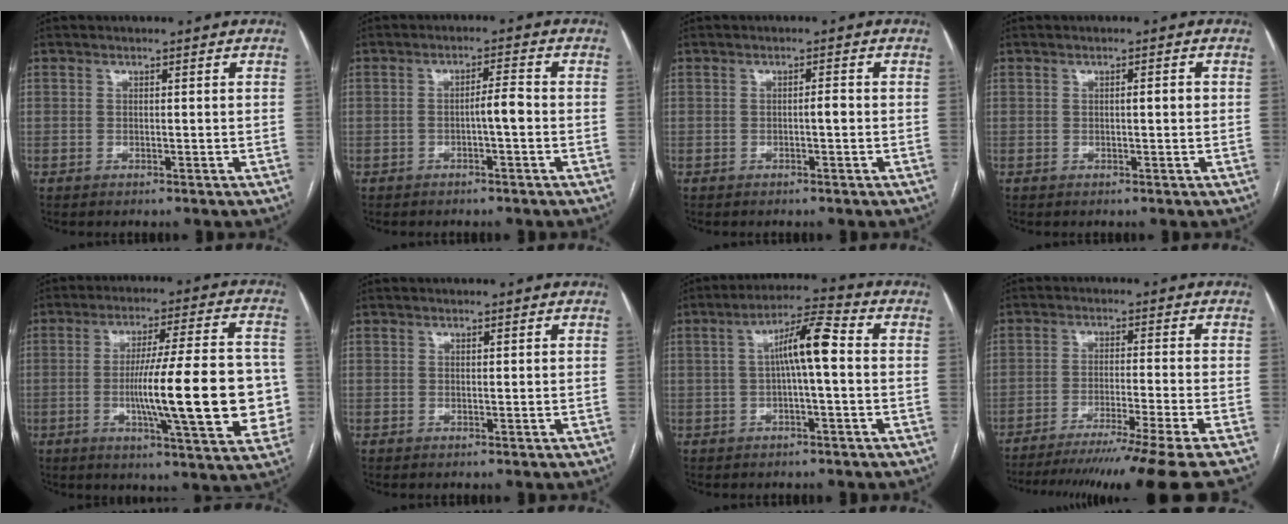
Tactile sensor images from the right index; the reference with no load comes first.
{"total": 3.0, "force": [-0.9, 0.2, 2.8], "torque": [-0.042, 0.005, -0.017]}
{"total": 1.1, "force": [-0.4, 0.1, 1.1], "torque": [-0.015, 0.002, -0.007]}
{"total": 1.7, "force": [-0.1, 0.3, 1.6], "torque": [-0.025, 0.004, -0.001]}
{"total": 18.7, "force": [-2.7, 2.4, 18.4], "torque": [-0.246, 0.013, -0.033]}
{"total": 0.0}
{"total": 7.5, "force": [0.2, 0.8, 7.4], "torque": [-0.130, 0.024, 0.002]}
{"total": 18.3, "force": [-15.7, -3.4, 8.9], "torque": [-0.100, -0.063, -0.233]}